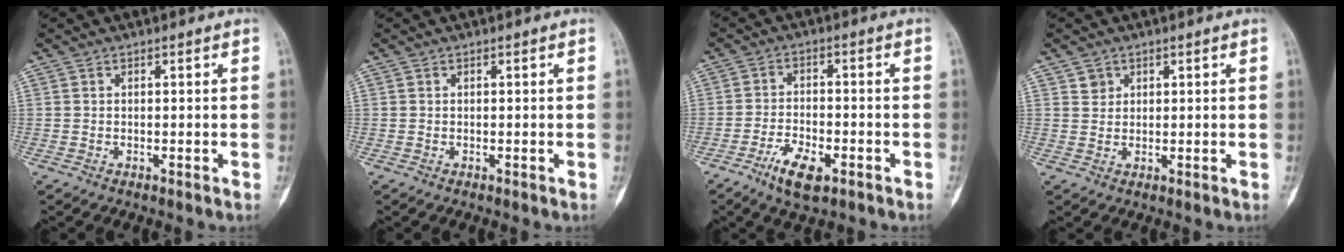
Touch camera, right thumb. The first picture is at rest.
{"total": 0.0}
{"total": 7.1, "force": [-3.9, 2.9, 5.2], "torque": [-0.096, 0.014, -0.068]}
{"total": 1.9, "force": [1.1, 1.5, 0.2], "torque": [0.014, -0.005, 0.014]}